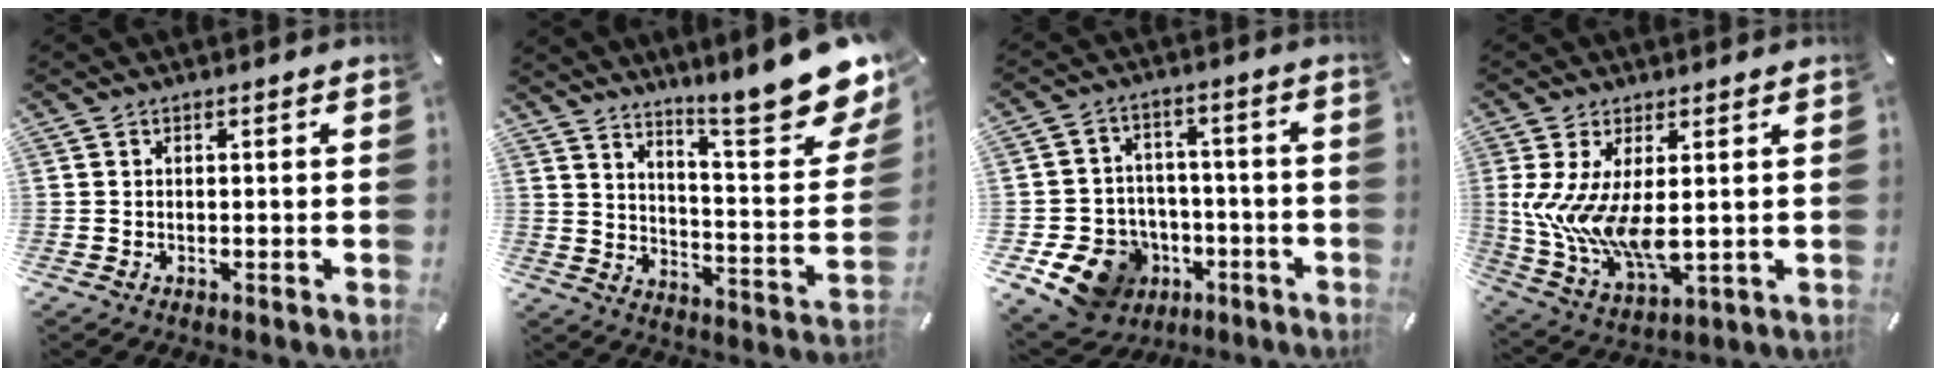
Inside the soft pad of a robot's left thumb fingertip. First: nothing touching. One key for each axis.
{"total": 17.0, "fx": 13.5, "fy": 3.9, "fz": 9.5, "tx": -0.127, "ty": -0.118, "tz": 0.220}
{"total": 12.3, "fx": -6.1, "fy": 10.1, "fz": 3.7, "tx": -0.059, "ty": 0.042, "tz": -0.094}
{"total": 12.4, "fx": 1.1, "fy": 5.5, "fz": 11.0, "tx": -0.236, "ty": -0.028, "tz": 0.026}